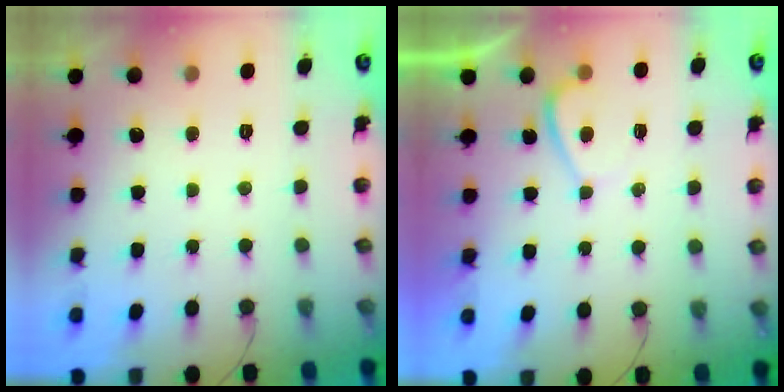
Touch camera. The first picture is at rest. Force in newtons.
{"total": 2.1, "press": 2.0, "slide": 0.7}